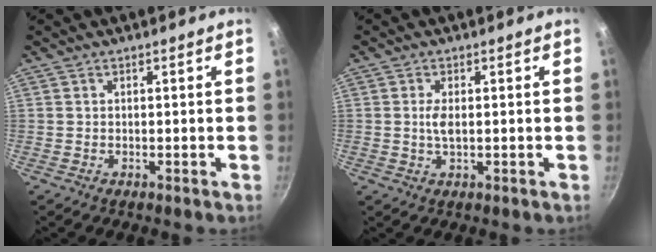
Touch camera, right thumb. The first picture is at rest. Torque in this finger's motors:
{"motor_torque": [0.17, 0.93, 0.64, 0.40, 0.05]}